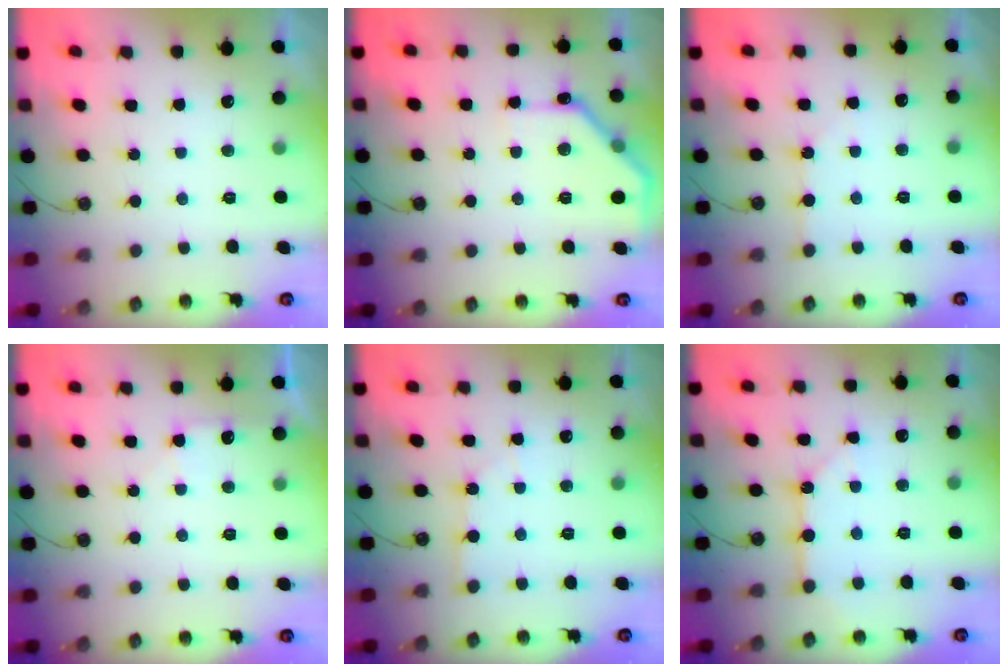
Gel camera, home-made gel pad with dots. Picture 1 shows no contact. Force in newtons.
{"total": 10.0, "press": 10.0, "slide": 0.2}
{"total": 2.6, "press": 2.5, "slide": 0.5}
{"total": 5.3, "press": 5.2, "slide": 0.7}
{"total": 2.6, "press": 2.6, "slide": 0.4}
{"total": 6.3, "press": 6.3, "slide": 0.7}